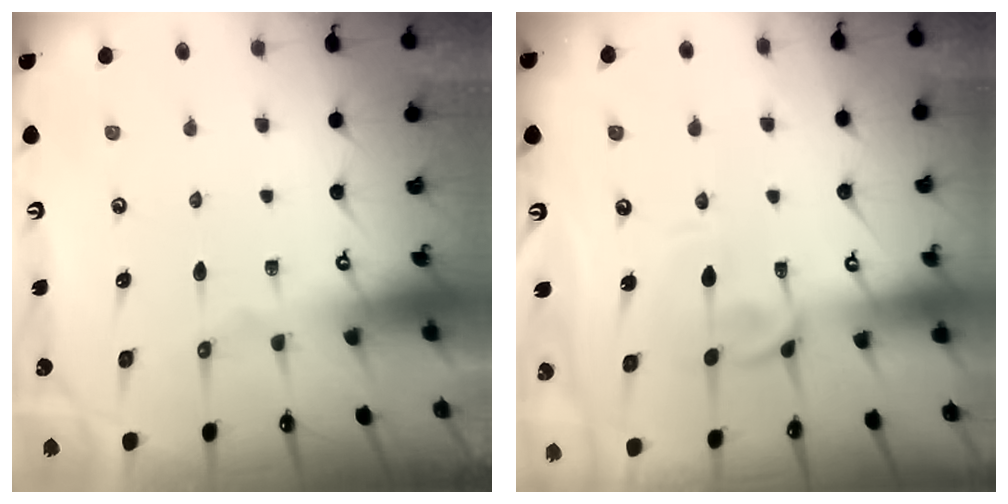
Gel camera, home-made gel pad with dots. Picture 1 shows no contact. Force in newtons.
{"total": 1.1, "press": 0.9, "slide": 0.6}